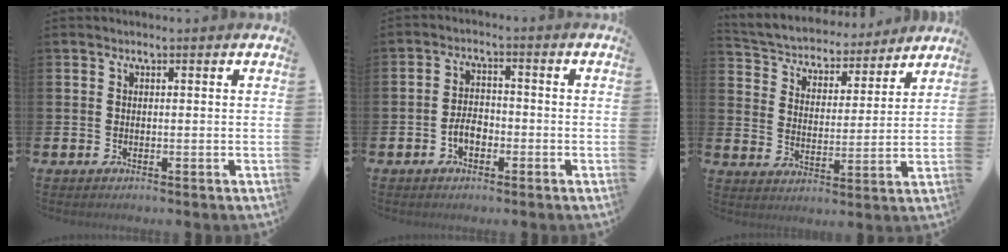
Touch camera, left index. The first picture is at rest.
{"total": 3.0, "force": [-1.4, 1.9, 1.9], "torque": [-0.030, 0.001, -0.031]}
{"total": 4.9, "force": [4.5, 2.0, 0.2], "torque": [-0.036, -0.041, 0.071]}